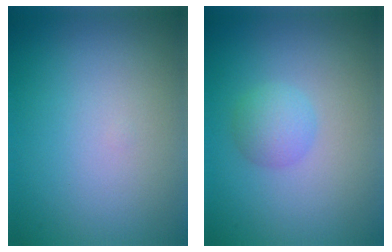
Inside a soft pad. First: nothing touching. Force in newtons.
{"total": 2.1, "press": 2.1, "slide": 0.0}